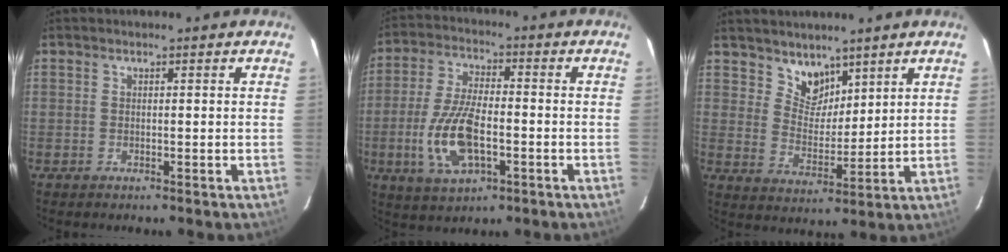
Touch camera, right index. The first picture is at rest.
{"total": 12.4, "force": [-3.3, 5.4, 10.6], "torque": [-0.227, -0.004, -0.059]}
{"total": 6.4, "force": [4.9, 3.7, 1.7], "torque": [-0.018, -0.001, 0.094]}